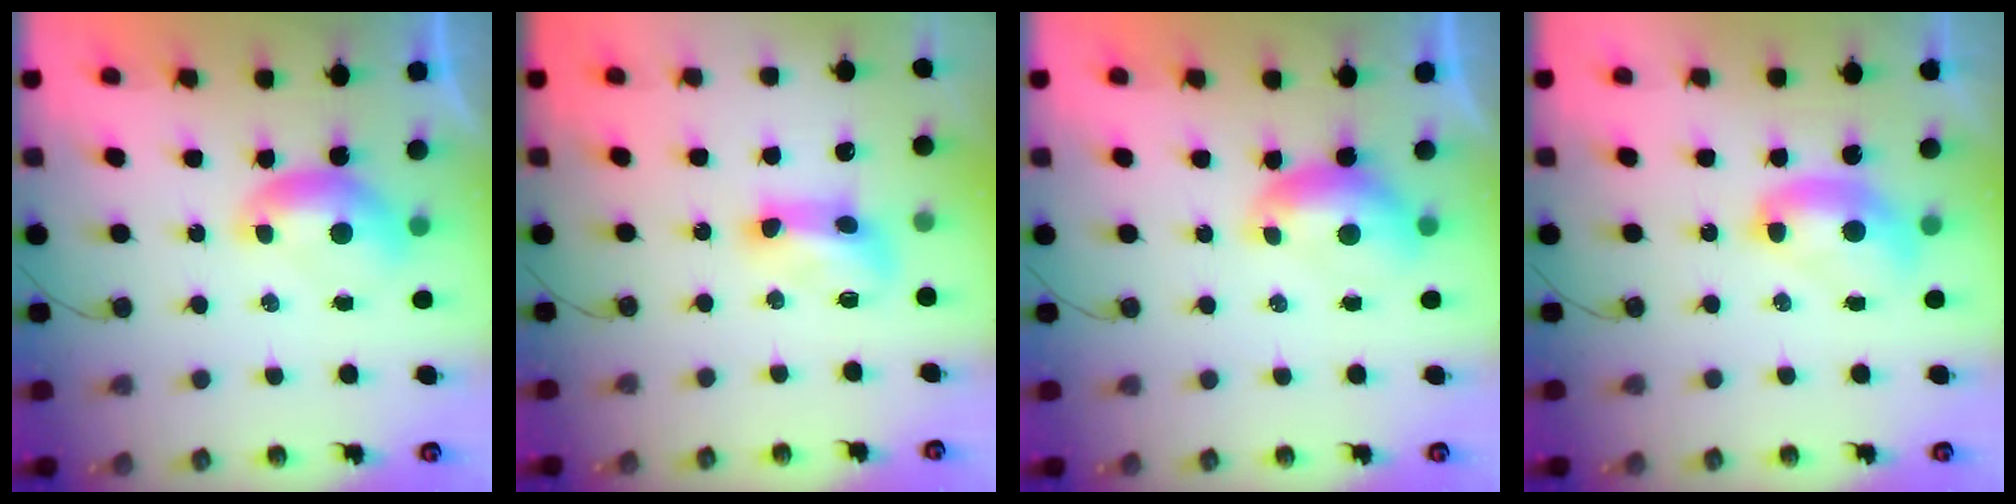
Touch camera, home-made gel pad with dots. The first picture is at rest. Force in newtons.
{"total": 5.5, "press": 5.4, "slide": 1.0}
{"total": 0.6, "press": 0.3, "slide": 0.5}
{"total": 2.7, "press": 2.7, "slide": 0.1}